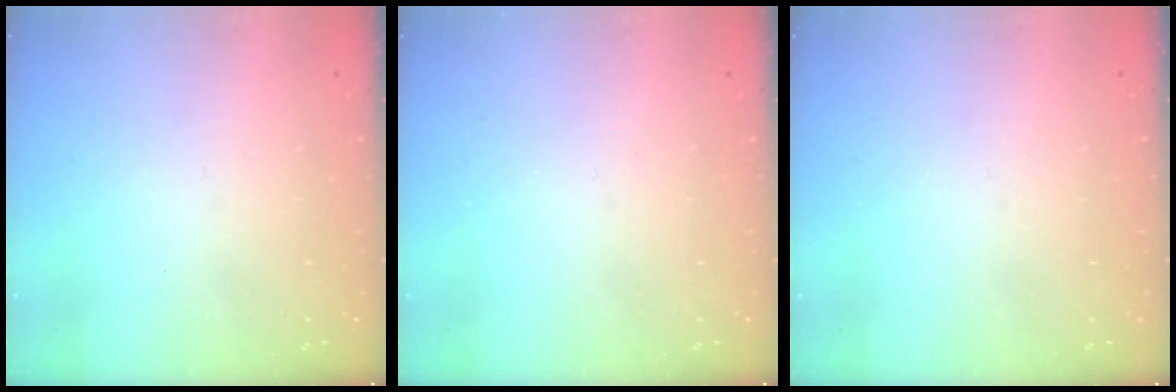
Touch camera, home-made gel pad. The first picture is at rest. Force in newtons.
{"total": 0.0}
{"total": 0.0}